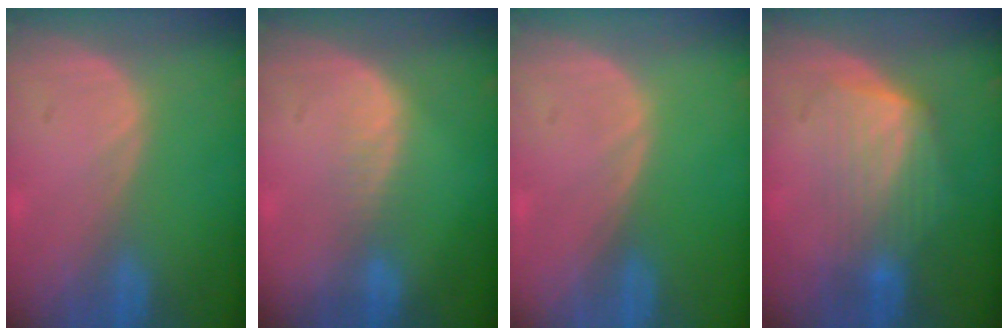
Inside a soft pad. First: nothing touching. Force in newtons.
{"total": 2.0, "press": 2.0, "slide": 0.1}
{"total": 0.0}
{"total": 6.3, "press": 6.1, "slide": 1.6}